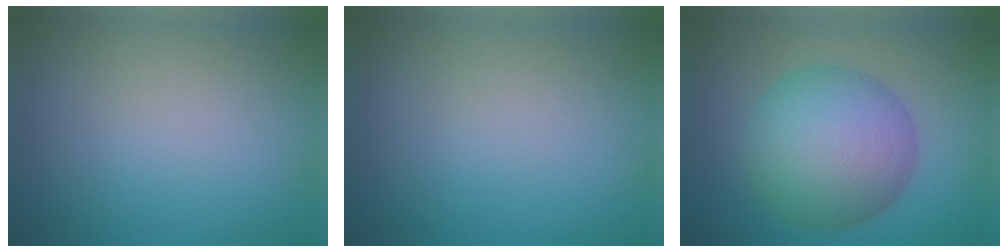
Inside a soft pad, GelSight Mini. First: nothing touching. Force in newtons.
{"total": 0.0}
{"total": 10.1, "press": 10.1, "slide": 0.3}